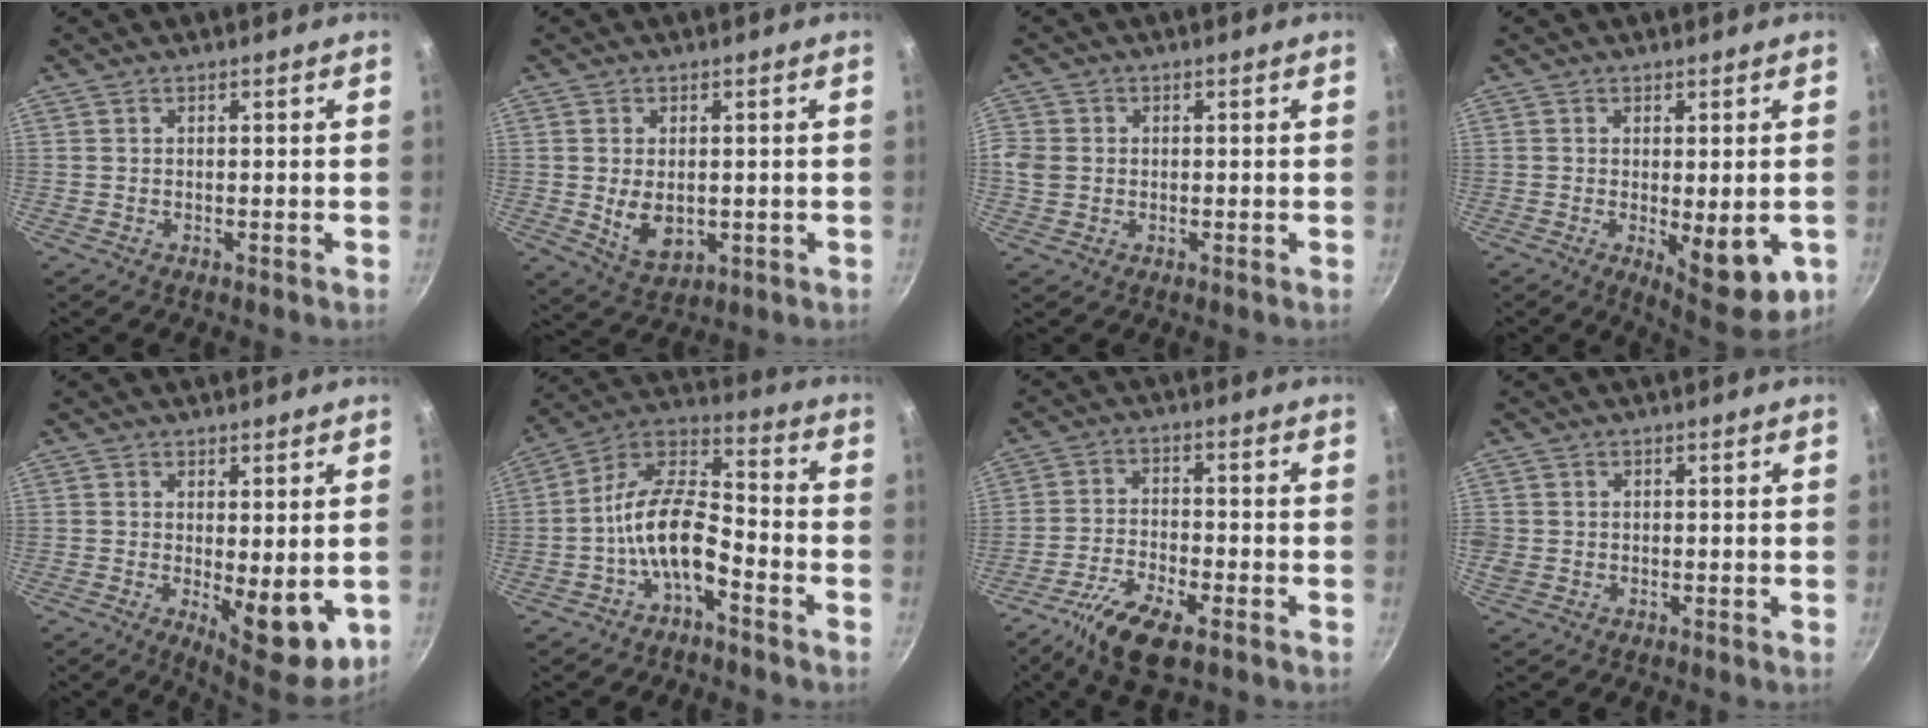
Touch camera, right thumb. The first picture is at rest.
{"total": 7.0, "force": [-0.2, 4.6, 5.3], "torque": [-0.082, -0.013, 0.011]}
{"total": 4.3, "force": [-0.1, 3.8, 2.0], "torque": [-0.034, 0.003, -0.007]}
{"total": 10.7, "force": [-2.4, 4.1, 9.6], "torque": [-0.113, -0.011, -0.018]}
{"total": 10.6, "force": [-1.1, 4.2, 9.7], "torque": [-0.109, -0.012, -0.002]}
{"total": 12.4, "force": [-5.1, 5.9, 9.7], "torque": [-0.168, 0.059, -0.107]}
{"total": 10.7, "force": [-6.4, 3.9, 7.7], "torque": [-0.149, 0.024, -0.122]}
{"total": 2.8, "force": [-0.4, 2.4, 1.2], "torque": [-0.025, 0.000, -0.006]}